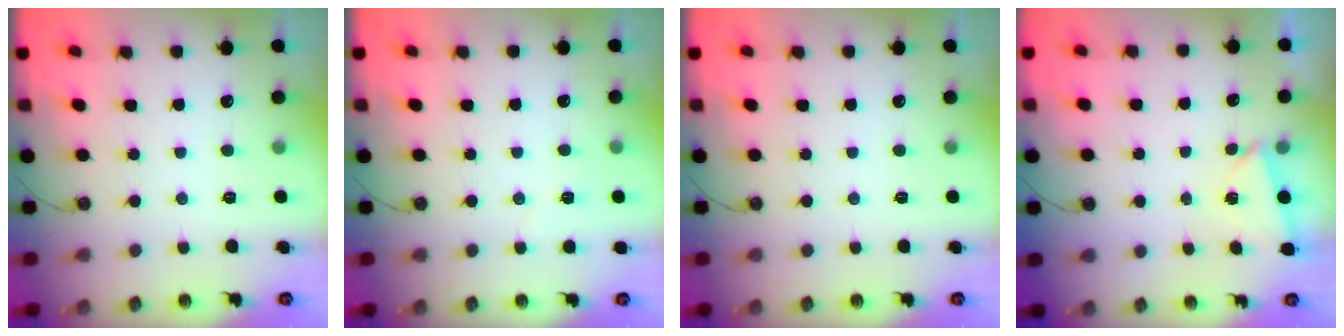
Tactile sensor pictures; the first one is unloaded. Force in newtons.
{"total": 3.7, "press": 3.3, "slide": 1.5}
{"total": 0.0}
{"total": 1.6, "press": 0.9, "slide": 1.2}